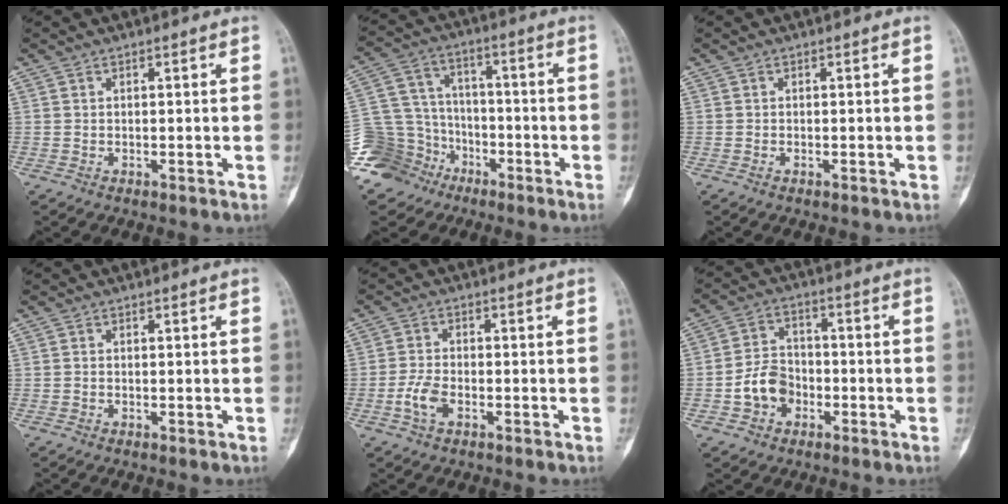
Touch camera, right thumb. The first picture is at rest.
{"total": 14.8, "force": [-8.4, 11.8, 3.1], "torque": [-0.057, 0.074, -0.147]}
{"total": 0.0}
{"total": 0.0}
{"total": 4.2, "force": [-1.7, 2.2, 3.2], "torque": [-0.072, 0.010, -0.035]}
{"total": 7.5, "force": [-2.6, 5.8, 4.0], "torque": [-0.051, 0.032, -0.051]}